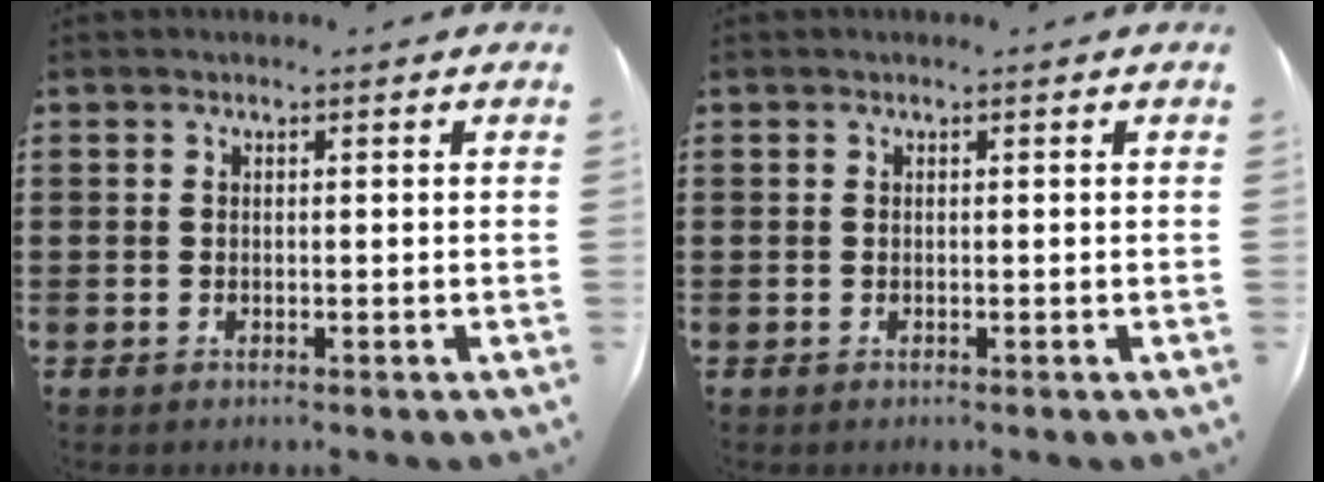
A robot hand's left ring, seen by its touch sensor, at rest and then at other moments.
{"total": 0.0}